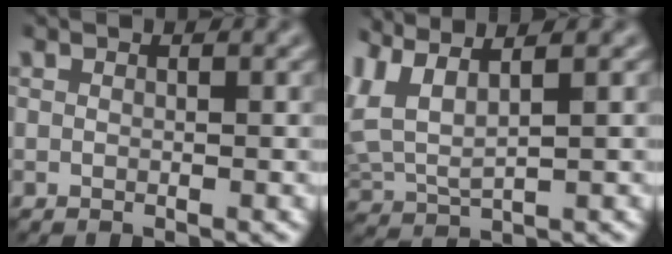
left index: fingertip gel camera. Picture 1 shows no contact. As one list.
[{"total": 3.9, "force": [2.0, 1.2, 3.0], "torque": [-0.085, 0.013, 0.048]}]